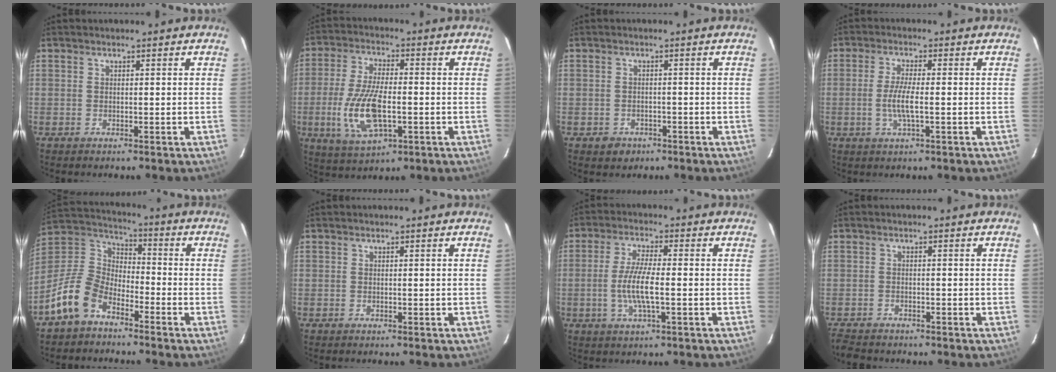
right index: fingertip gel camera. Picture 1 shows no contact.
{"total": 12.9, "force": [-3.0, 5.1, 11.5], "torque": [-0.240, -0.011, -0.052]}
{"total": 3.1, "force": [-1.7, 2.4, 0.8], "torque": [-0.021, 0.001, -0.018]}
{"total": 5.1, "force": [-1.0, 0.7, 5.0], "torque": [-0.097, -0.007, -0.020]}
{"total": 11.4, "force": [-7.1, 6.4, 6.1], "torque": [-0.139, 0.023, -0.146]}
{"total": 0.0}
{"total": 7.4, "force": [-1.4, 1.2, 7.1], "torque": [-0.143, -0.005, -0.030]}
{"total": 4.6, "force": [-4.2, 1.4, 1.1], "torque": [-0.040, -0.010, -0.074]}